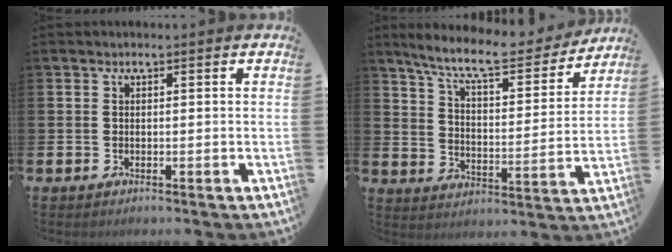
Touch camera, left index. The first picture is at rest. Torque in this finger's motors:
{"motor_torque": [0.98, -1.16, 0.39, 0.21]}